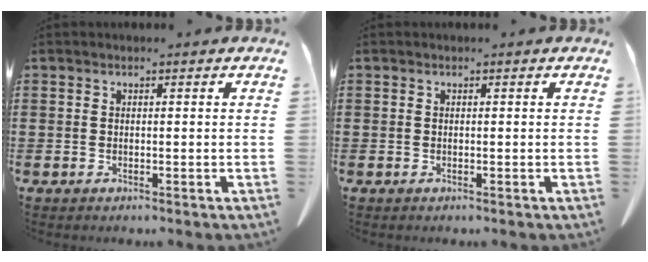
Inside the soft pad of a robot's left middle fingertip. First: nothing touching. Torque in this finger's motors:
{"motor_torque": [0.27, -0.35, 0.00, 0.00]}